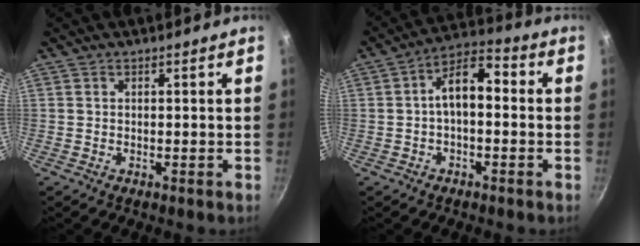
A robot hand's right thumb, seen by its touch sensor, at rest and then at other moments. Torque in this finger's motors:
{"motor_torque": [1.72, 3.13, 1.23, -0.41, 0.01]}